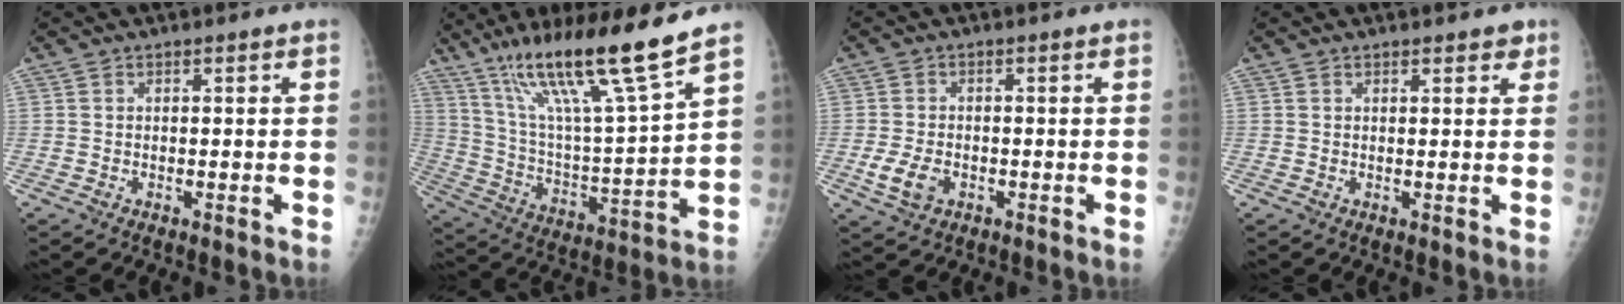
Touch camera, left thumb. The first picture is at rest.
{"total": 20.4, "force": [14.2, 0.8, 14.6], "torque": [-0.235, -0.067, 0.257]}
{"total": 4.6, "force": [-1.4, 3.0, 3.2], "torque": [-0.065, -0.002, -0.023]}
{"total": 2.4, "force": [1.8, 1.0, 1.2], "torque": [0.001, -0.006, 0.019]}